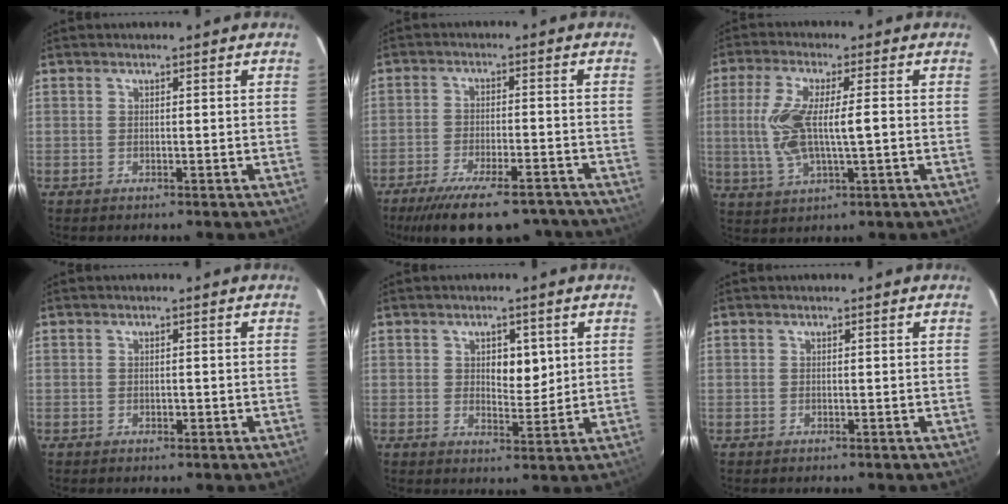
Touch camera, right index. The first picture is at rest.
{"total": 16.0, "force": [-13.2, 3.8, 8.2], "torque": [-0.110, -0.012, -0.192]}
{"total": 9.5, "force": [-0.2, 2.2, 9.2], "torque": [-0.198, 0.004, 0.000]}
{"total": 0.7, "force": [-0.3, 0.4, 0.4], "torque": [-0.007, 0.001, -0.003]}
{"total": 4.7, "force": [1.3, 2.5, 3.7], "torque": [-0.051, -0.001, 0.023]}
{"total": 0.0}